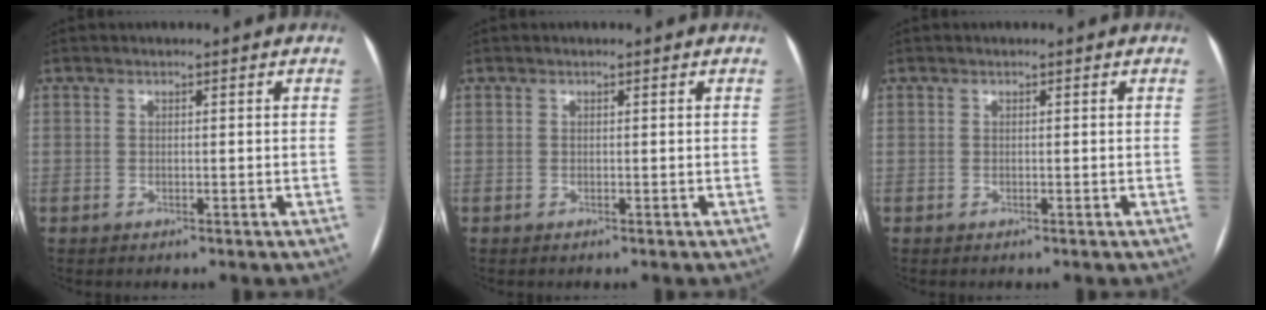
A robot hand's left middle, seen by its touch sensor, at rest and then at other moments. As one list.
[{"total": 0.0}, {"total": 0.0}]